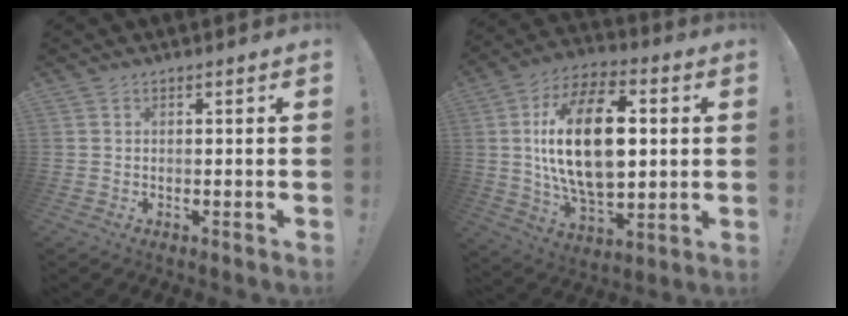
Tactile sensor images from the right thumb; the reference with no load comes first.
{"total": 25.1, "force": [2.6, 13.3, 21.1], "torque": [-0.384, -0.002, 0.040]}